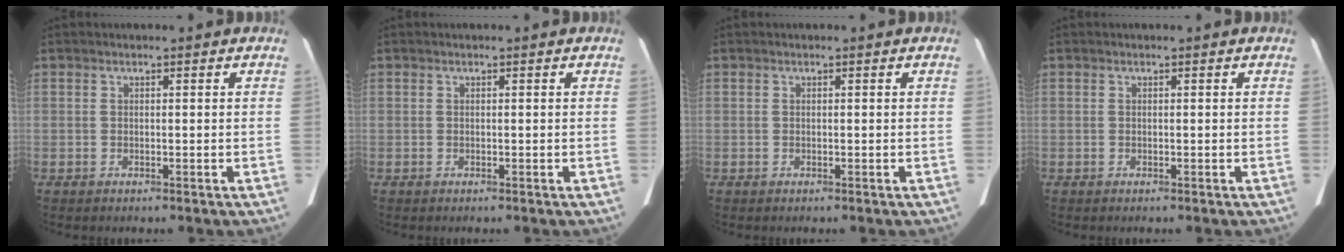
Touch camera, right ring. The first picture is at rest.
{"total": 0.0}
{"total": 0.0}
{"total": 0.0}